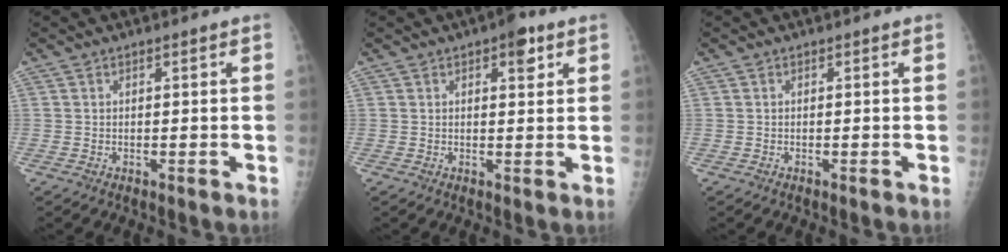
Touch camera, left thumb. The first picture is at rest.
{"total": 4.2, "force": [2.2, 1.8, 3.1], "torque": [-0.027, -0.006, 0.025]}
{"total": 0.0}